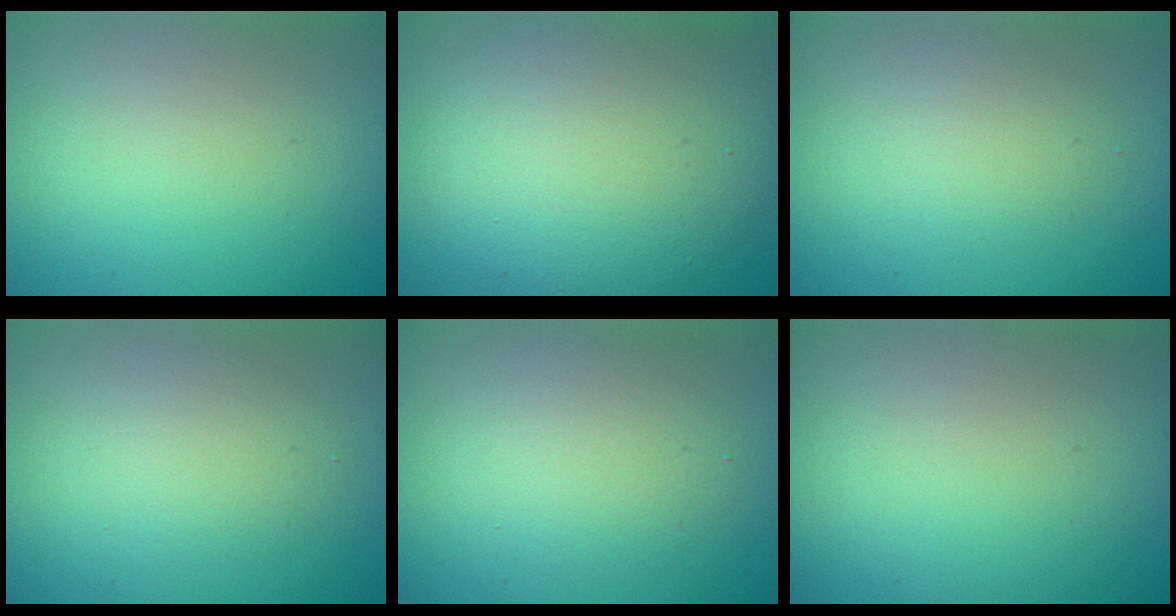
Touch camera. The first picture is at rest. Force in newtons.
{"total": 12.4, "press": 12.4, "slide": 0.6}
{"total": 2.0, "press": 2.0, "slide": 0.2}
{"total": 2.5, "press": 2.5, "slide": 0.2}
{"total": 2.0, "press": 2.0, "slide": 0.2}
{"total": 0.0}